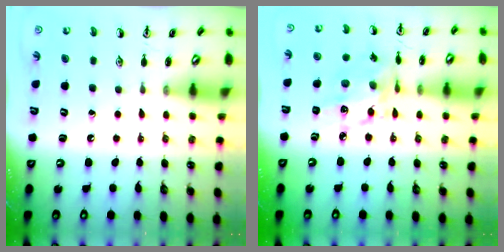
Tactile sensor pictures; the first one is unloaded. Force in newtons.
{"total": 10.2, "press": 10.1, "slide": 0.7}